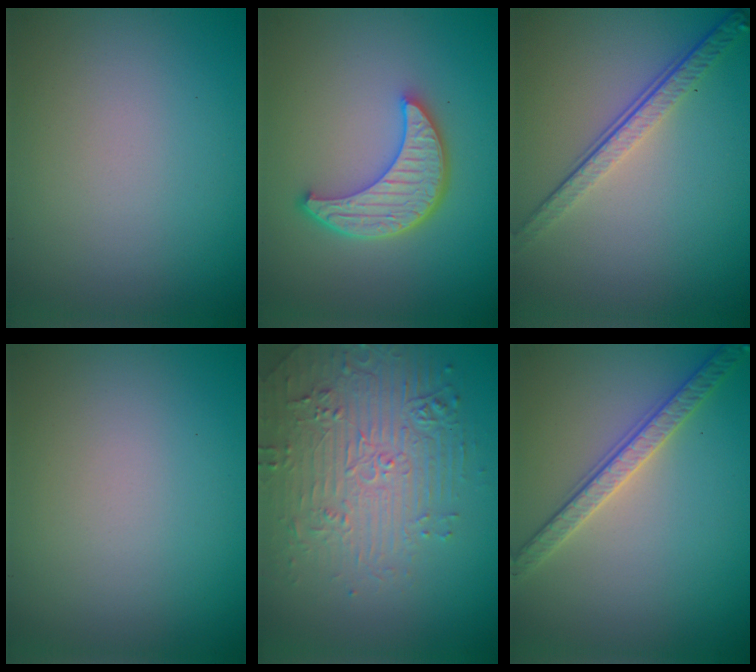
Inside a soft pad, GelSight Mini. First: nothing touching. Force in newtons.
{"total": 5.2, "press": 4.1, "slide": 3.3}
{"total": 4.1, "press": 2.8, "slide": 2.9}
{"total": 0.0}
{"total": 4.4, "press": 4.1, "slide": 1.5}
{"total": 3.1, "press": 2.9, "slide": 1.1}